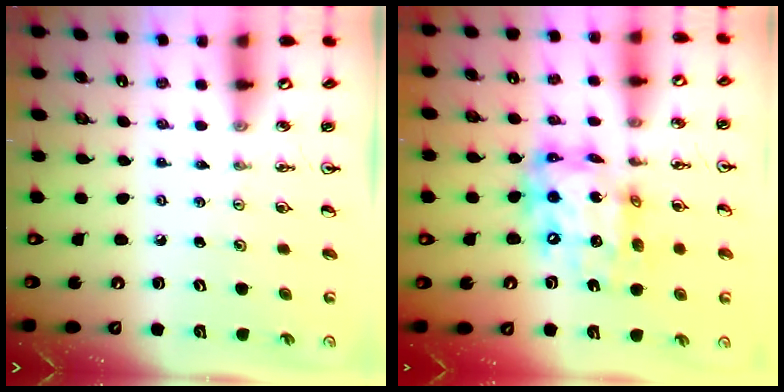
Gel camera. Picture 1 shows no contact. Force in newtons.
{"total": 15.1, "press": 15.1, "slide": 0.9}